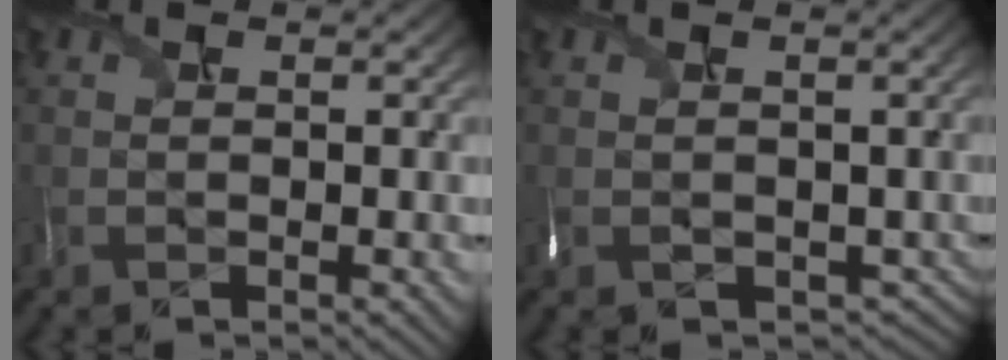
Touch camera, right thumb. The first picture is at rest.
{"total": 2.5, "force": [-0.7, 2.1, 1.3], "torque": [-0.033, -0.016, 0.005]}